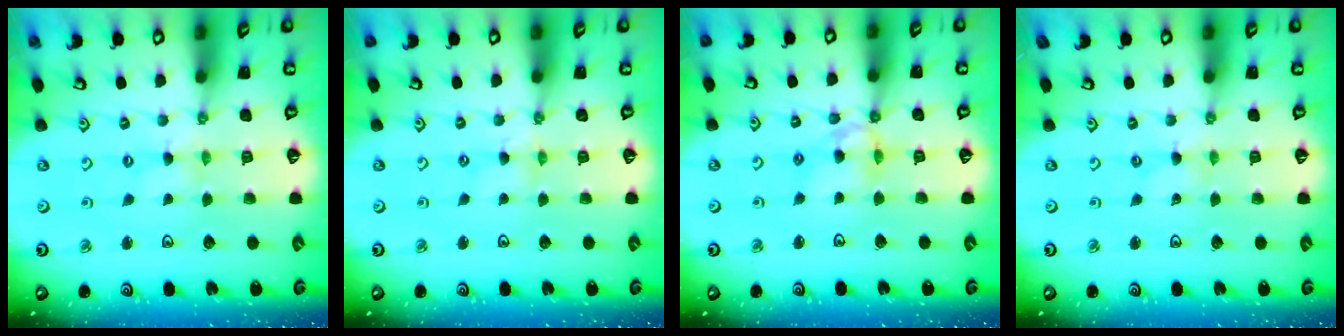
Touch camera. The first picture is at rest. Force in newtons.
{"total": 0.7, "press": 0.7, "slide": 0.2}
{"total": 9.0, "press": 9.0, "slide": 0.8}
{"total": 0.0}